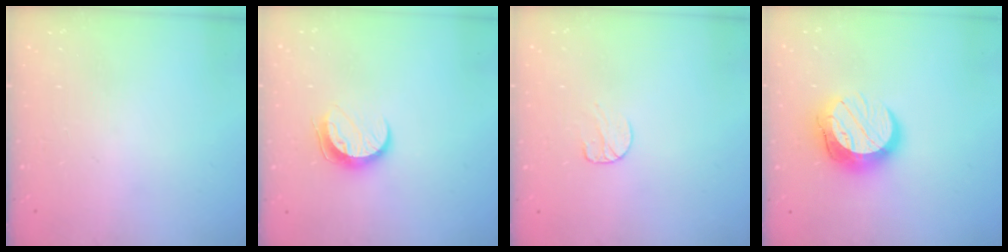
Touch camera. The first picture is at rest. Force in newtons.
{"total": 9.0, "press": 9.0, "slide": 0.8}
{"total": 6.8, "press": 6.8, "slide": 0.5}
{"total": 13.6, "press": 13.6, "slide": 1.2}